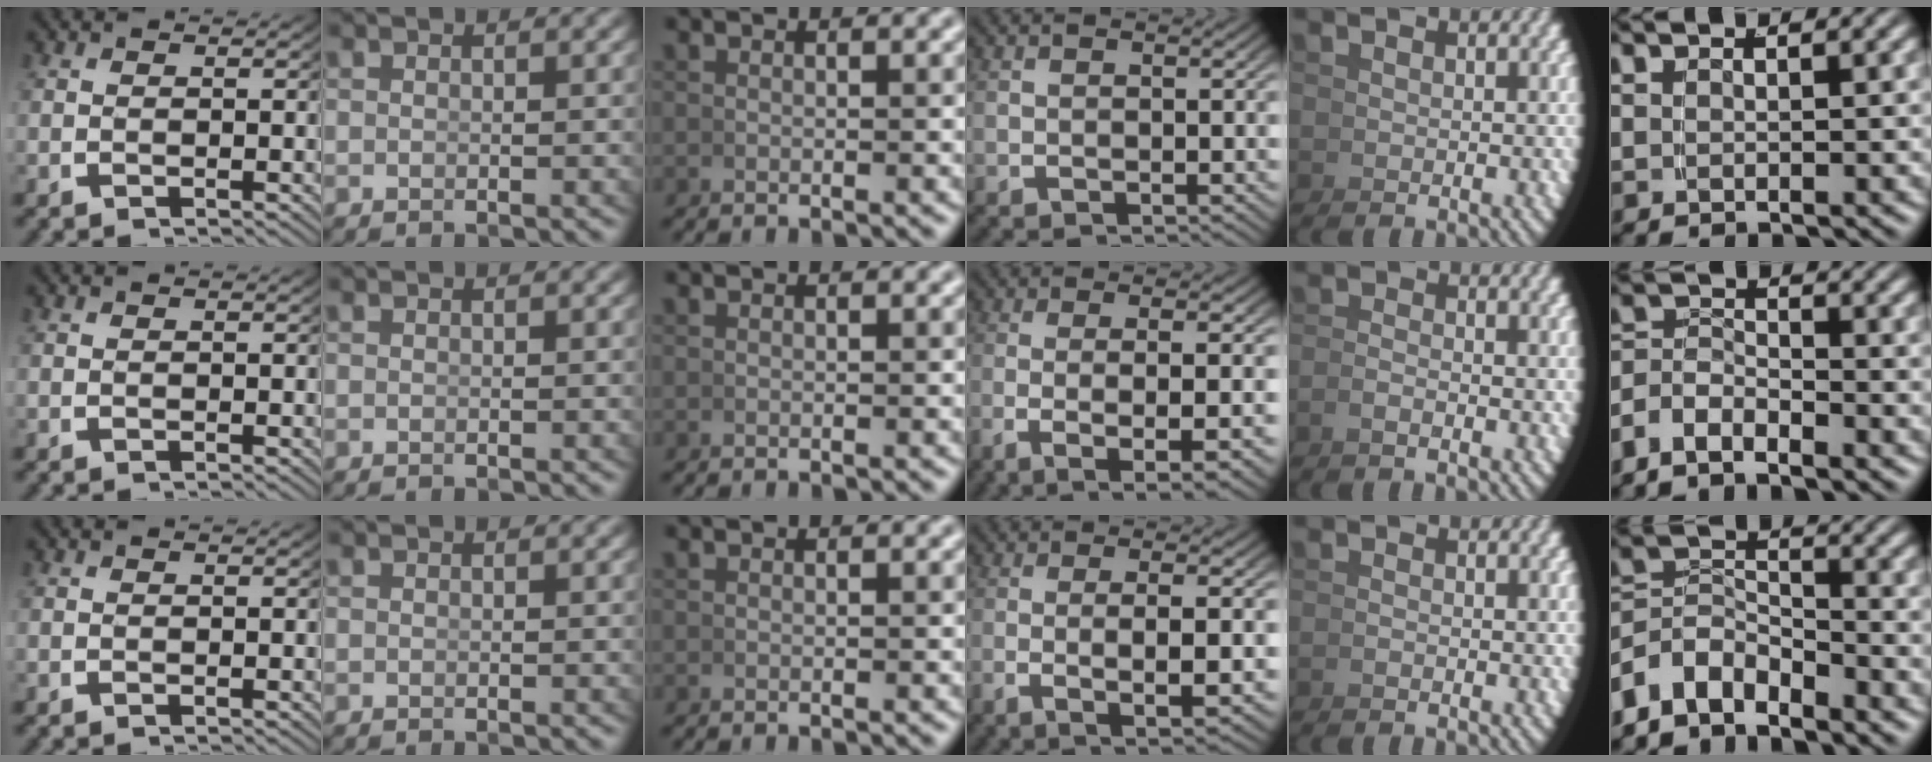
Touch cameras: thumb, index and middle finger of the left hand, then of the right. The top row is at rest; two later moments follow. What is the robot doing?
{"motion": "lift_and_place", "object": "hoodie"}